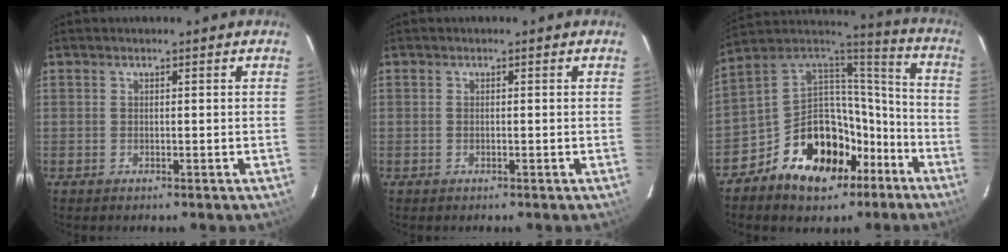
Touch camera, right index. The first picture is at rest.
{"total": 0.0}
{"total": 20.4, "force": [-10.5, 13.4, 11.2], "torque": [-0.225, 0.050, -0.152]}